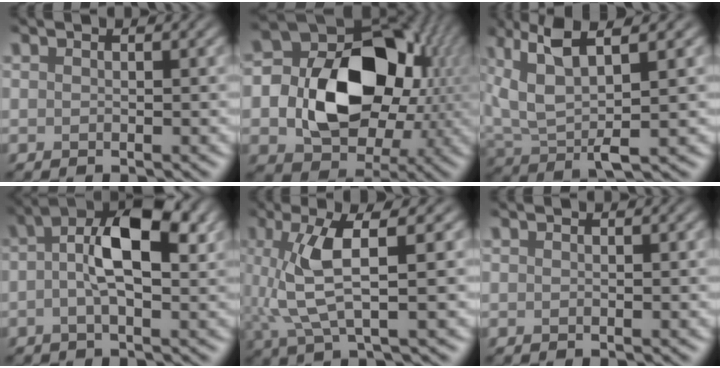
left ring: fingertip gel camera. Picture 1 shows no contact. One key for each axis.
{"total": 15.2, "fx": -0.5, "fy": 11.3, "fz": 10.1, "tx": -0.151, "ty": -0.006, "tz": -0.005}
{"total": 8.2, "fx": 3.5, "fy": 2.9, "fz": 6.9, "tx": -0.151, "ty": 0.008, "tz": 0.068}
{"total": 7.0, "fx": 0.9, "fy": 3.0, "fz": 6.3, "tx": -0.114, "ty": 0.012, "tz": 0.005}
{"total": 5.4, "fx": 0.9, "fy": 1.1, "fz": 5.2, "tx": -0.113, "ty": 0.007, "tz": 0.020}
{"total": 0.0}